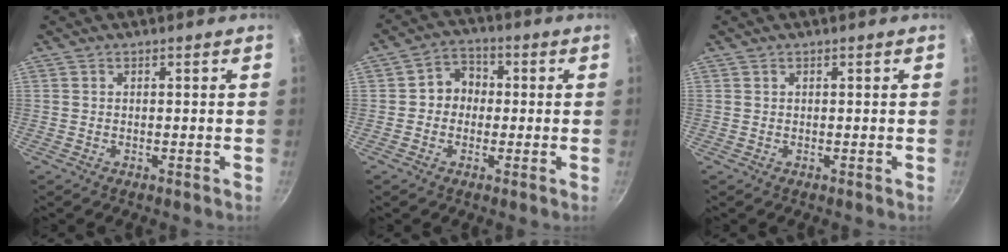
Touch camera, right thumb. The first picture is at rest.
{"total": 5.8, "force": [-0.1, 5.1, 2.8], "torque": [-0.005, 0.013, -0.013]}
{"total": 0.0}